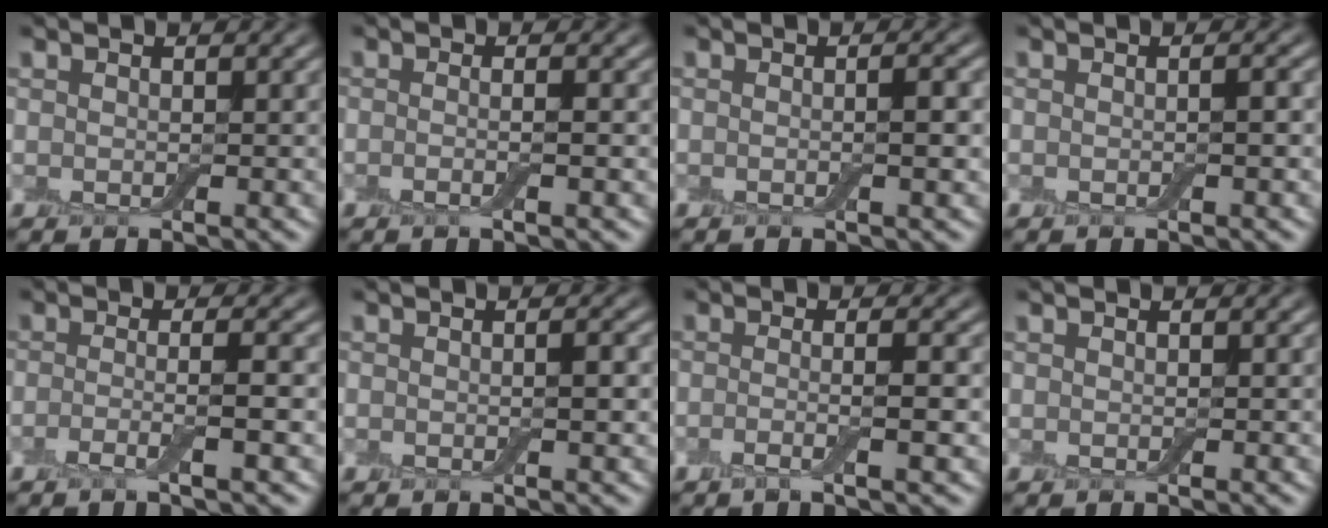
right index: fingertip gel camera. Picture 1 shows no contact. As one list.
[{"total": 1.7, "force": [-0.4, 0.4, 1.6], "torque": [-0.027, -0.006, -0.012]}, {"total": 1.7, "force": [-0.2, 0.2, 1.7], "torque": [-0.026, 0.001, -0.006]}, {"total": 1.0, "force": [-0.2, 0.1, 0.9], "torque": [-0.014, 0.002, -0.003]}, {"total": 2.9, "force": [-1.2, 0.4, 2.6], "torque": [-0.046, 0.000, -0.031]}, {"total": 1.2, "force": [-0.1, 0.2, 1.2], "torque": [-0.020, 0.000, -0.002]}, {"total": 3.1, "force": [-0.7, 0.8, 2.9], "torque": [-0.041, -0.003, -0.020]}, {"total": 0.0}]